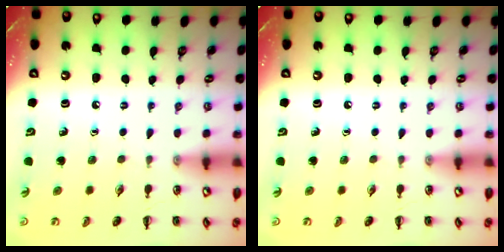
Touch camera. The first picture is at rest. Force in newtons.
{"total": 0.0}